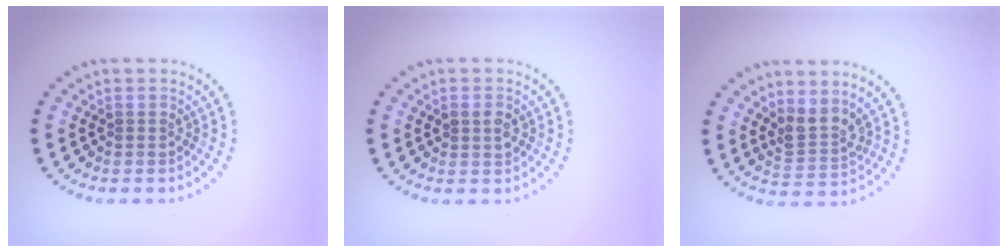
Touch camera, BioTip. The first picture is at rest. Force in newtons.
{"total": 1.4, "press": 1.4, "slide": 0.3}
{"total": 2.6, "press": 1.9, "slide": 1.8}